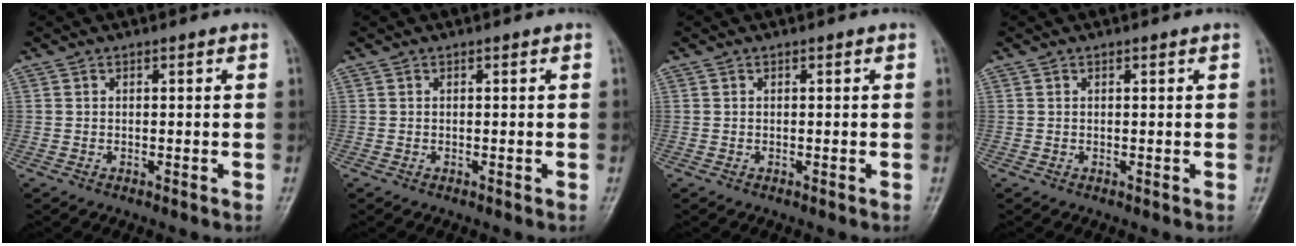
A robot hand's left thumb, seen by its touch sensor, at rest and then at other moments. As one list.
[{"total": 0.0}, {"total": 0.0}, {"total": 0.0}]